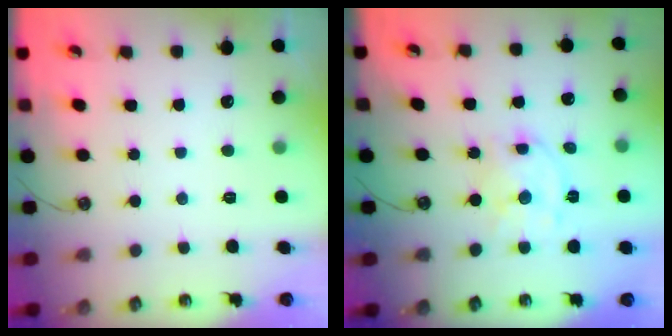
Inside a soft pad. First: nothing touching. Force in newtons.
{"total": 9.8, "press": 9.8, "slide": 0.8}